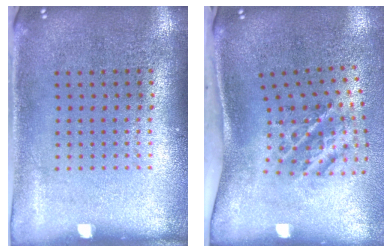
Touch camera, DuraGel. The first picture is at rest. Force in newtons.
{"total": 1.9, "press": 1.3, "slide": 1.5}